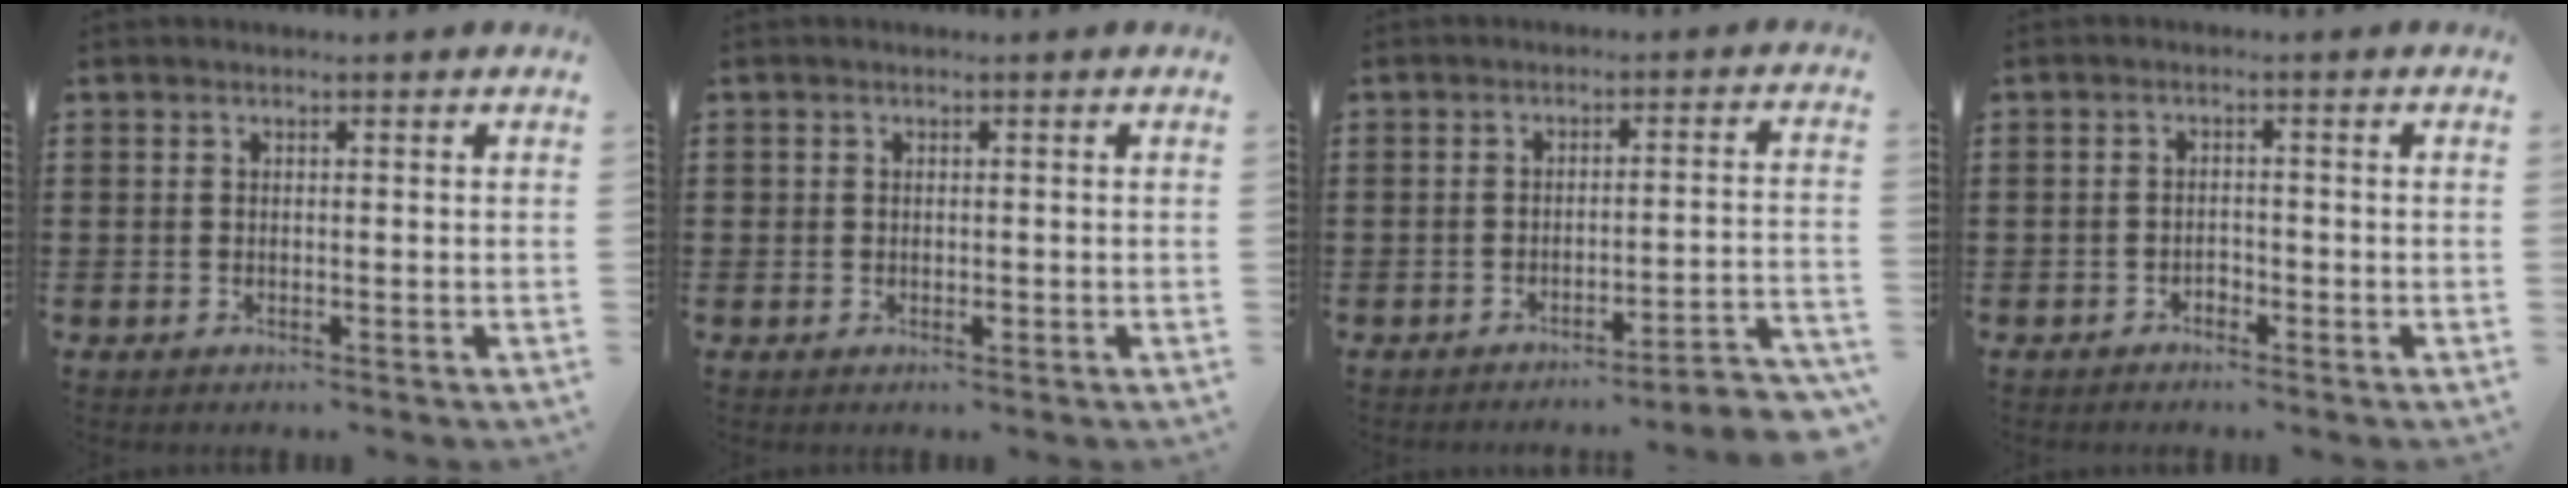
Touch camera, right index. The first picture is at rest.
{"total": 0.7, "force": [-0.1, 0.5, 0.5], "torque": [-0.009, 0.000, -0.002]}
{"total": 3.5, "force": [-3.1, -0.5, 1.6], "torque": [-0.031, -0.016, -0.065]}
{"total": 1.2, "force": [-1.0, 0.6, 0.1], "torque": [-0.008, 0.000, -0.021]}